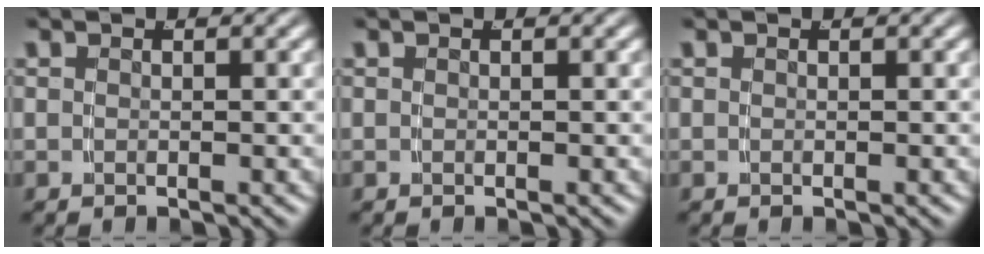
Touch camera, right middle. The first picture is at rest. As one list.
[{"total": 0.0}, {"total": 0.0}]